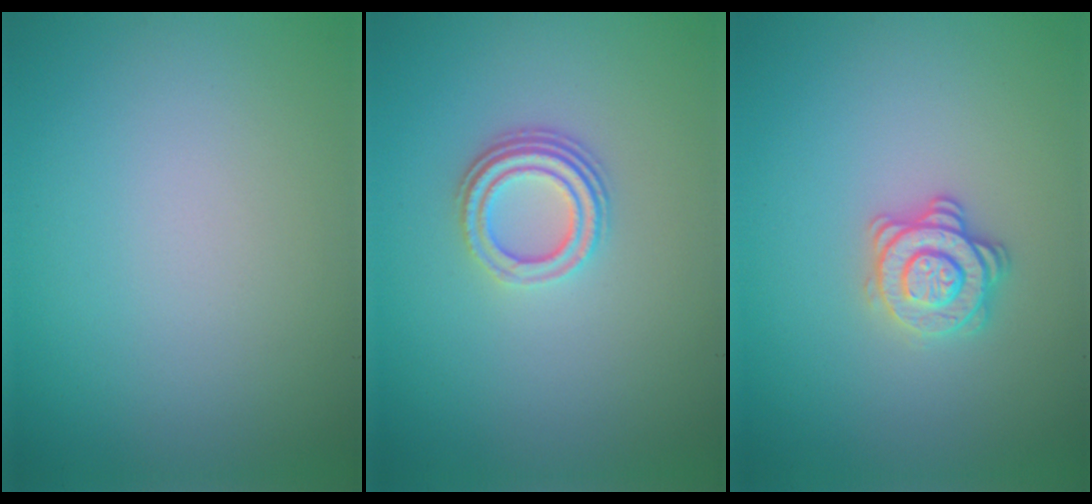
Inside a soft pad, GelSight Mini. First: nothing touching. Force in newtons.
{"total": 3.3, "press": 2.4, "slide": 2.3}
{"total": 2.8, "press": 2.6, "slide": 1.1}